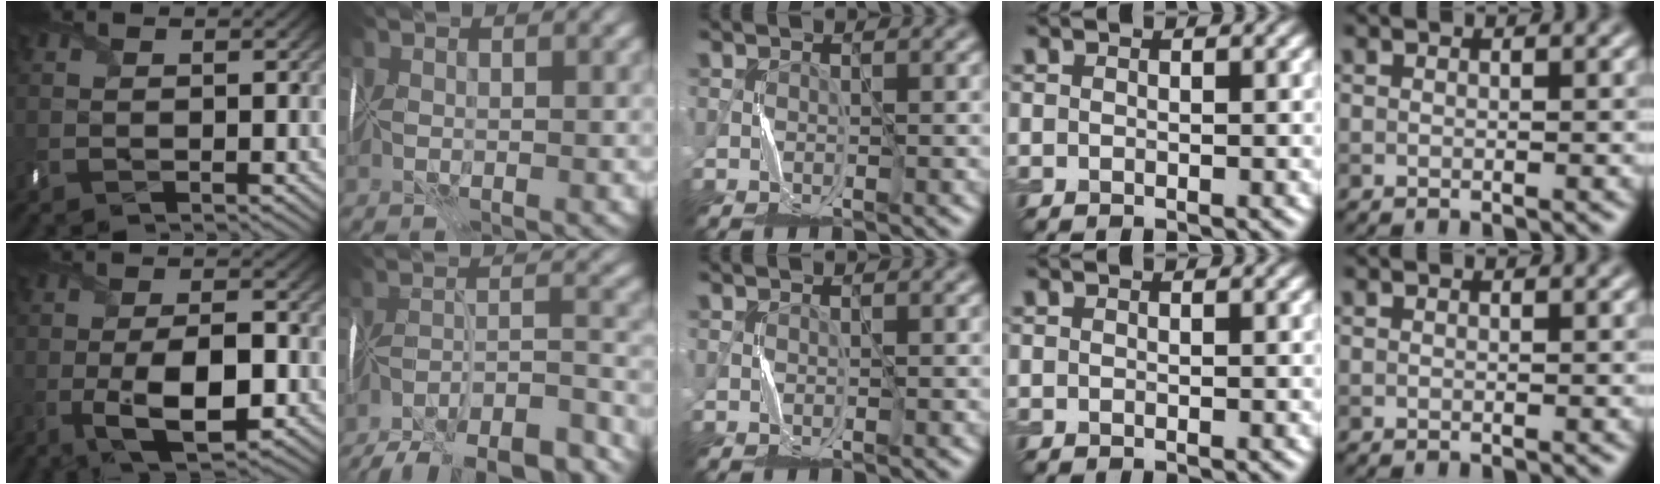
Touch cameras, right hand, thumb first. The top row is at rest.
{"thumb": {"total": 8.3, "force": [-2.8, 3.5, 7.0], "torque": [-0.129, -0.012, -0.048]}, "index": {"total": 17.4, "force": [-15.8, 4.2, 6.1], "torque": [-0.074, -0.008, -0.205]}}